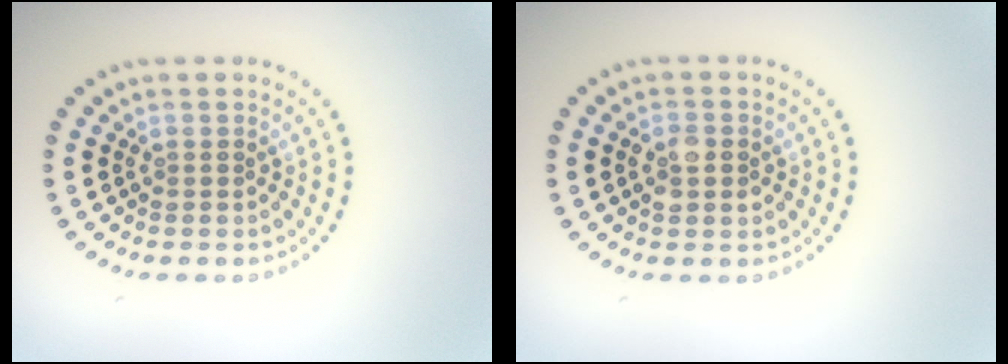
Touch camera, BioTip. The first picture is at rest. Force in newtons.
{"total": 2.4, "press": 2.4, "slide": 0.1}